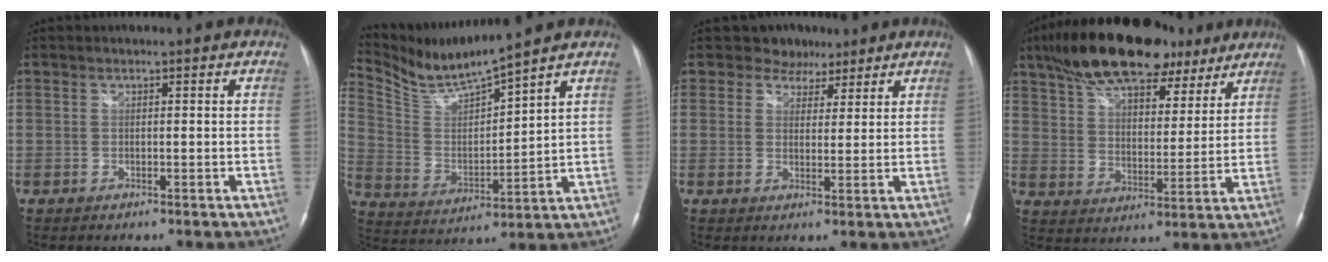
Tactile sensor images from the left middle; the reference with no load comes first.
{"total": 10.4, "force": [9.8, -1.5, 3.2], "torque": [-0.081, -0.006, 0.203]}
{"total": 4.5, "force": [3.5, 2.9, -0.2], "torque": [0.007, -0.001, 0.047]}
{"total": 21.6, "force": [15.7, 8.6, 12.0], "torque": [-0.214, 0.045, 0.249]}